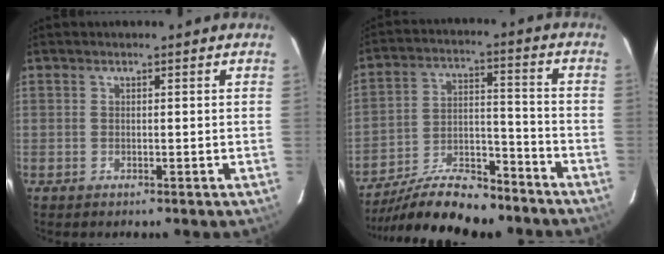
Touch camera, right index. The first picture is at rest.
{"total": 14.2, "force": [-12.6, 3.1, 5.9], "torque": [-0.100, 0.015, -0.218]}